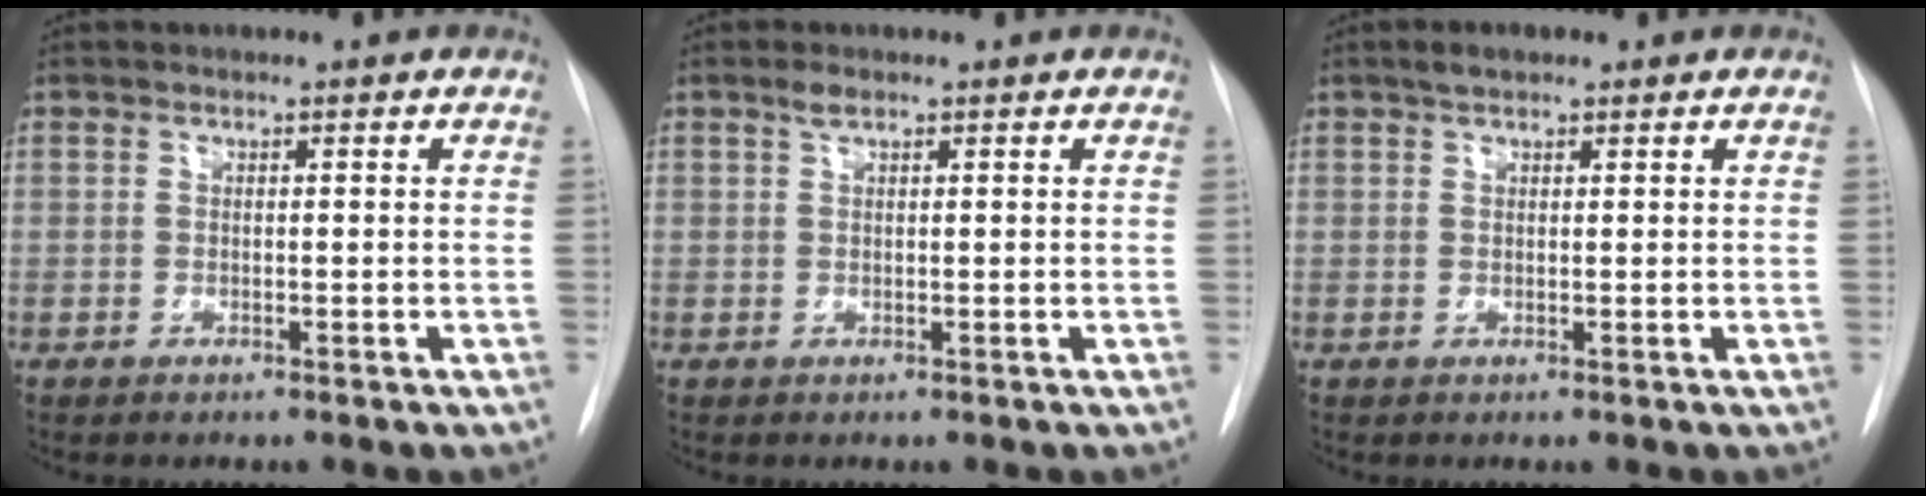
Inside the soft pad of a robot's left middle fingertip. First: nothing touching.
{"total": 1.2, "force": [0.9, 0.4, 0.8], "torque": [-0.015, 0.006, 0.017]}
{"total": 2.1, "force": [1.5, 0.9, 1.2], "torque": [-0.022, 0.011, 0.024]}